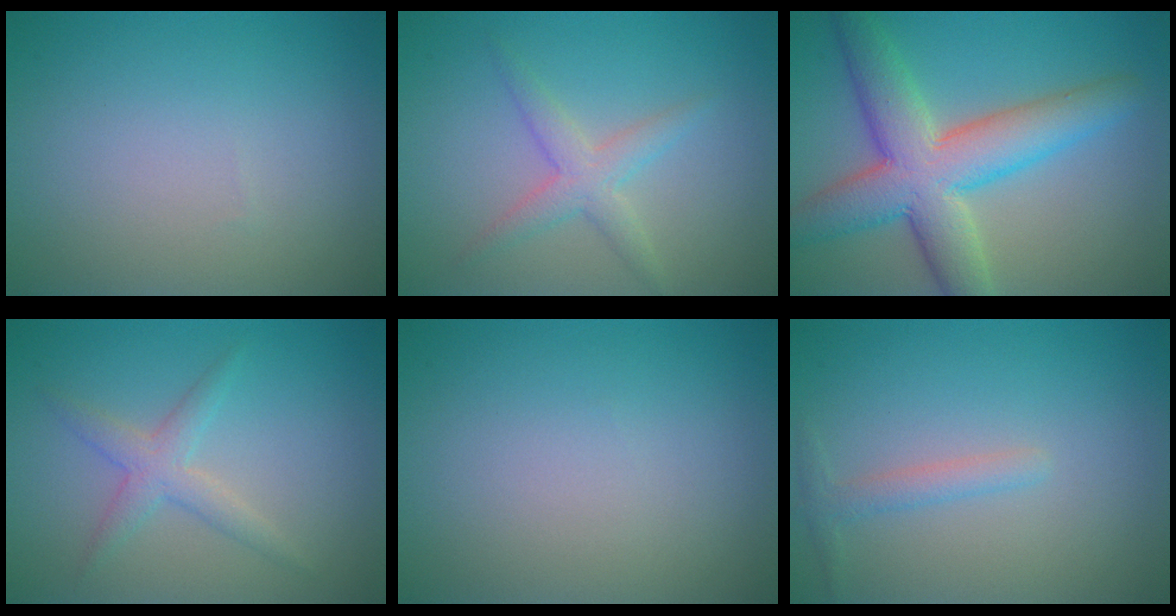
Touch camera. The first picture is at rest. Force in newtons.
{"total": 2.6, "press": 2.6, "slide": 0.2}
{"total": 8.7, "press": 8.7, "slide": 0.5}
{"total": 2.4, "press": 2.4, "slide": 0.0}
{"total": 0.0}
{"total": 1.5, "press": 1.5, "slide": 0.0}